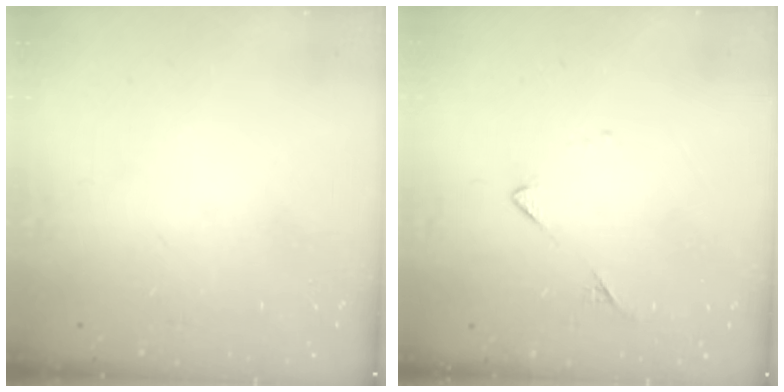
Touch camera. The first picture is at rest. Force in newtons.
{"total": 4.8, "press": 4.8, "slide": 0.5}